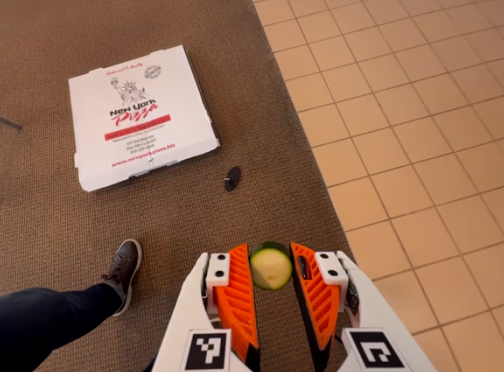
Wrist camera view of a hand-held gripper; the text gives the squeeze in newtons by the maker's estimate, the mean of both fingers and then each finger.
{"total": 6.7, "left": 6.7, "right": 6.8}